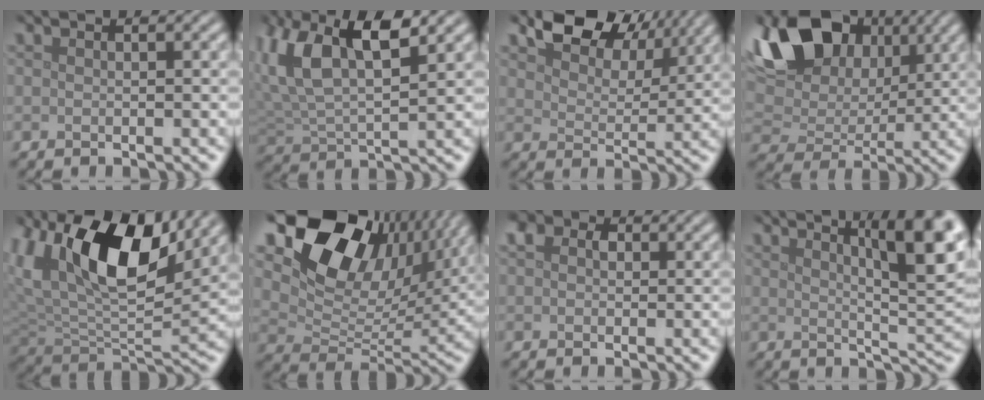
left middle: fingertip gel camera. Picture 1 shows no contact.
{"total": 9.4, "force": [4.4, 4.1, 7.2], "torque": [-0.155, 0.015, 0.077]}
{"total": 7.1, "force": [5.0, 3.6, 3.4], "torque": [-0.064, 0.003, 0.079]}
{"total": 15.5, "force": [6.9, 10.3, 9.3], "torque": [-0.185, 0.048, 0.104]}
{"total": 14.0, "force": [6.3, 6.9, 10.4], "torque": [-0.193, 0.016, 0.109]}
{"total": 16.2, "force": [9.0, 9.5, 9.5], "torque": [-0.182, 0.028, 0.162]}
{"total": 2.3, "force": [0.7, 1.9, 1.2], "torque": [-0.023, 0.006, -0.001]}
{"total": 10.0, "force": [4.0, 2.6, 8.8], "torque": [-0.089, 0.017, 0.054]}